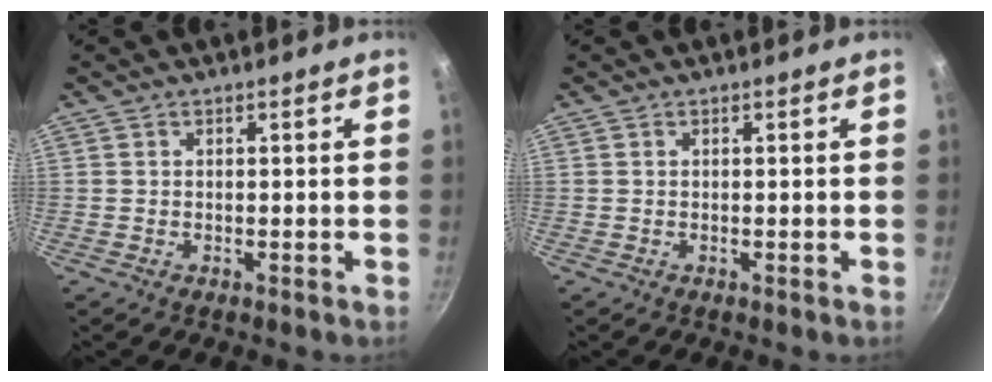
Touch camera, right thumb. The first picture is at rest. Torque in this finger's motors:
{"motor_torque": [-0.01, -0.01, 0.01, 0.01, 0.00]}